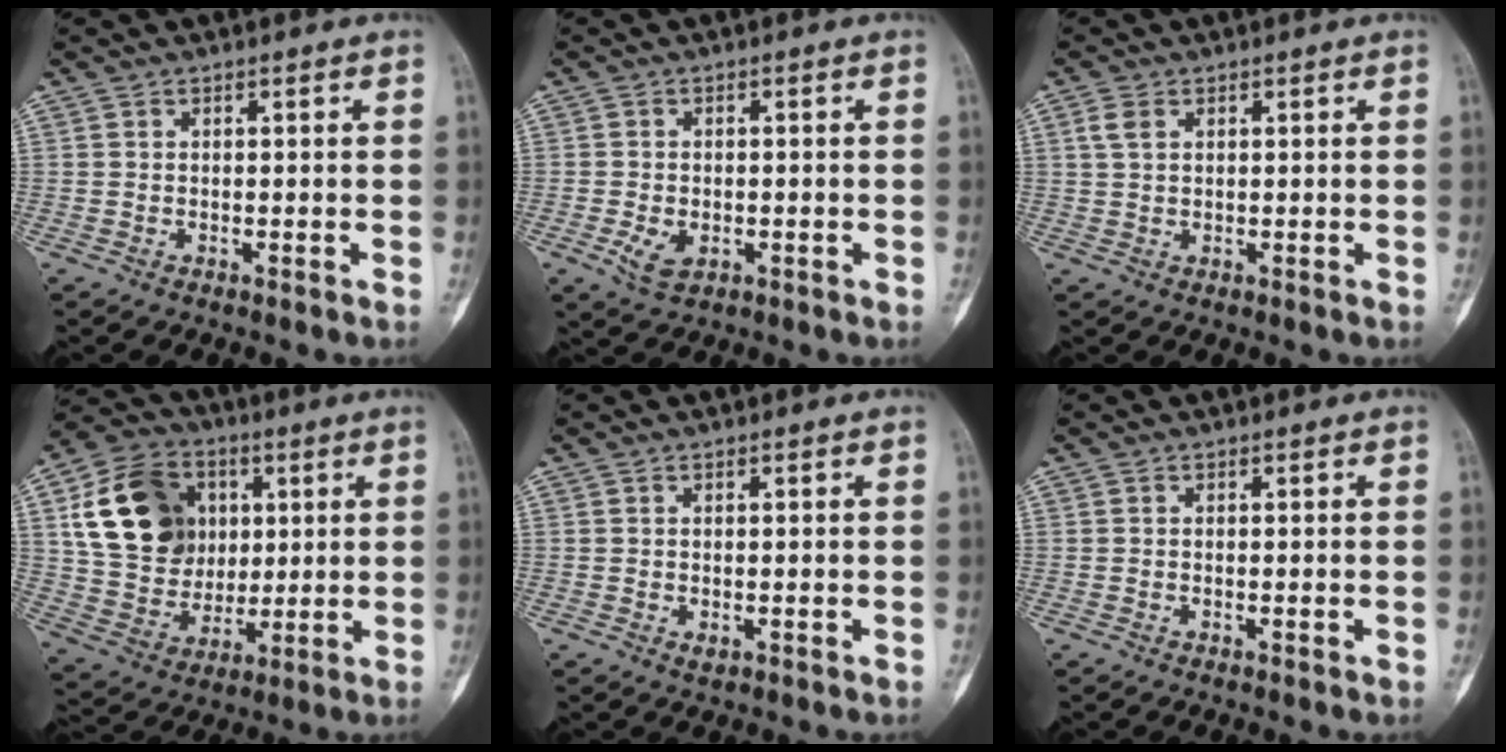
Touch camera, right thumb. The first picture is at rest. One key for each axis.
{"total": 4.1, "fx": -1.2, "fy": 2.6, "fz": 2.9, "tx": -0.053, "ty": -0.001, "tz": -0.015}
{"total": 2.7, "fx": 1.1, "fy": 1.8, "fz": 1.8, "tx": -0.037, "ty": 0.005, "tz": 0.025}
{"total": 19.0, "fx": 5.1, "fy": 14.9, "fz": 10.6, "tx": -0.161, "ty": -0.002, "tz": 0.097}
{"total": 1.1, "fx": -0.2, "fy": 0.6, "fz": 0.9, "tx": -0.012, "ty": 0.000, "tz": 0.002}
{"total": 0.6, "fx": -0.1, "fy": 0.2, "fz": 0.6, "tx": -0.005, "ty": -0.001, "tz": -0.001}